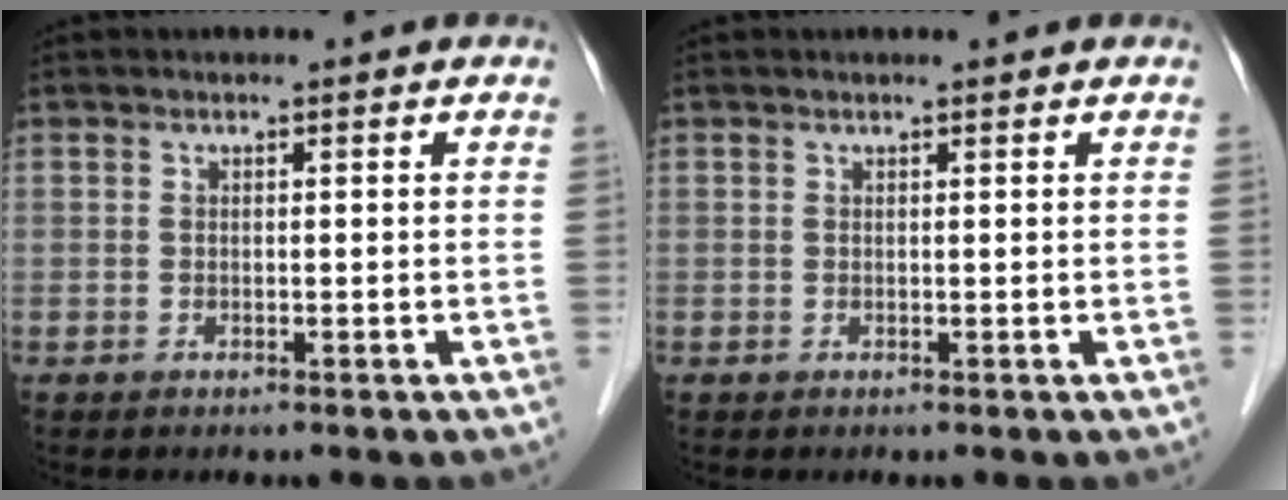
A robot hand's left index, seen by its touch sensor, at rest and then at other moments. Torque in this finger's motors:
{"motor_torque": [0.16, -0.11, 0.03, -0.01]}